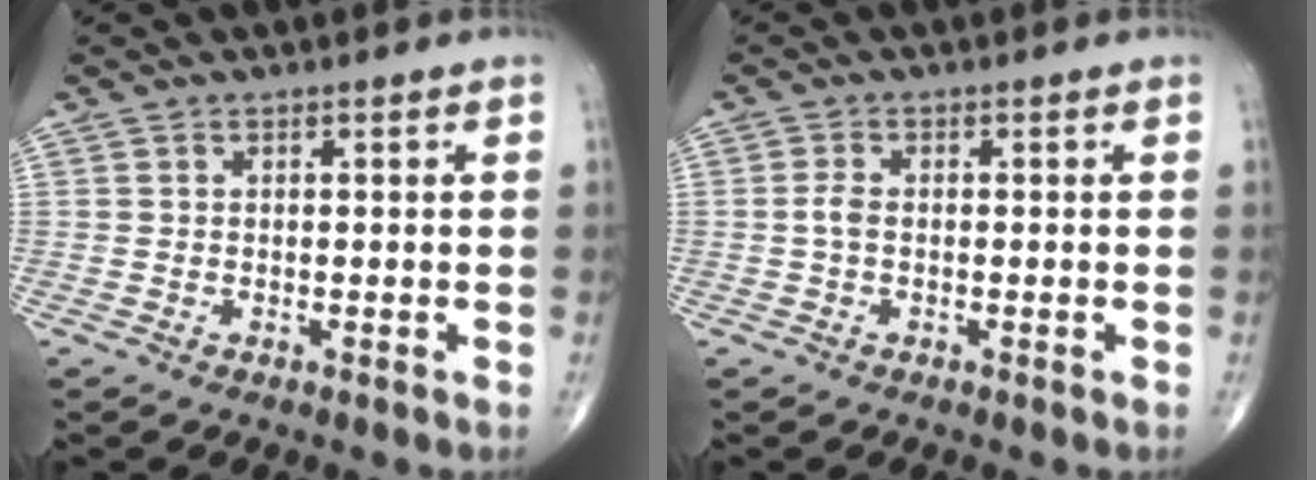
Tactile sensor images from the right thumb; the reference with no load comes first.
{"total": 1.8, "force": [-0.3, 0.9, 1.5], "torque": [-0.031, 0.001, -0.008]}